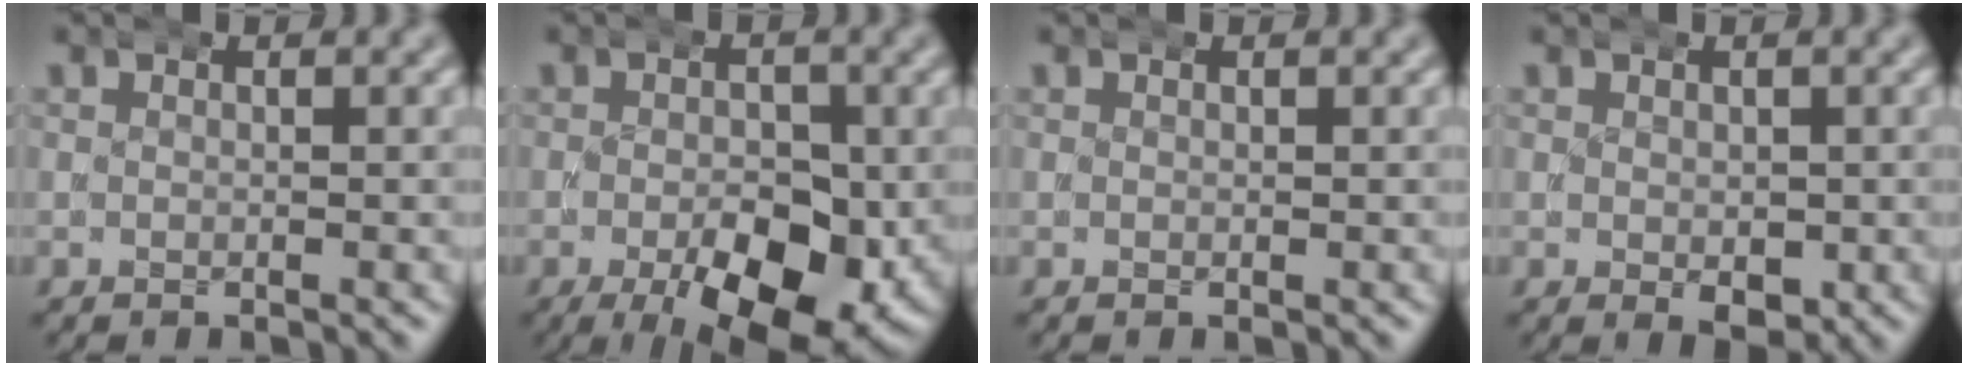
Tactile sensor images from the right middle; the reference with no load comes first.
{"total": 10.7, "force": [-3.8, 5.5, 8.3], "torque": [-0.127, -0.039, -0.041]}
{"total": 0.0}
{"total": 2.8, "force": [-0.9, 1.6, 2.2], "torque": [-0.032, -0.018, -0.006]}